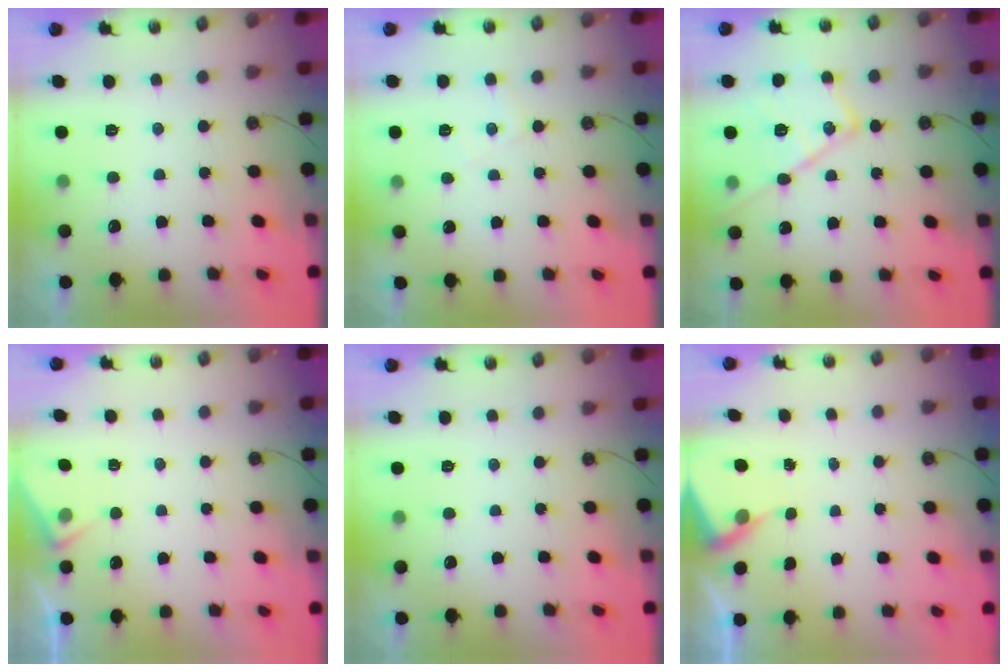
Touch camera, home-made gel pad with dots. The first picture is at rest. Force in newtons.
{"total": 4.8, "press": 4.8, "slide": 0.5}
{"total": 16.1, "press": 16.0, "slide": 1.2}
{"total": 4.4, "press": 4.4, "slide": 0.5}
{"total": 0.0}
{"total": 3.3, "press": 3.3, "slide": 0.6}